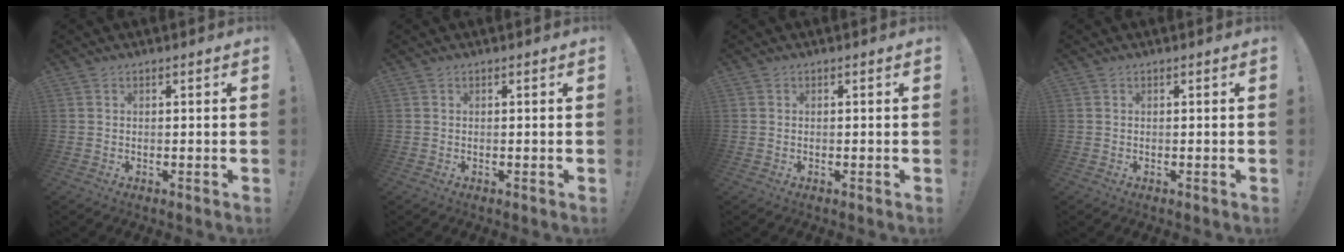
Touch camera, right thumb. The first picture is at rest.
{"total": 0.0}
{"total": 0.0}
{"total": 0.0}